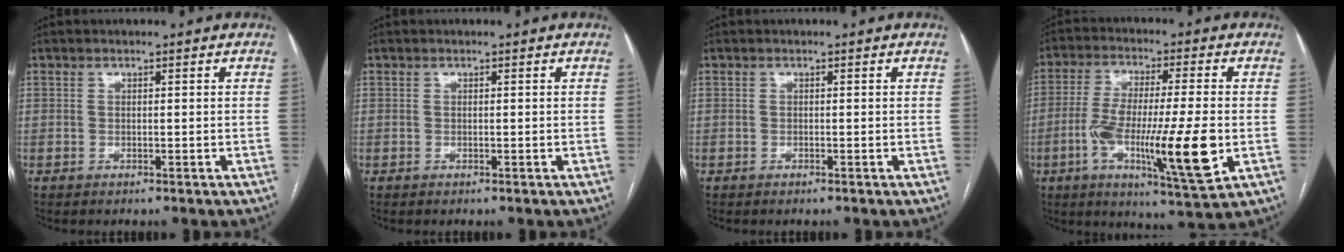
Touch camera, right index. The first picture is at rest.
{"total": 0.0}
{"total": 0.0}
{"total": 16.5, "force": [-3.9, 1.6, 15.9], "torque": [-0.279, -0.019, -0.063]}